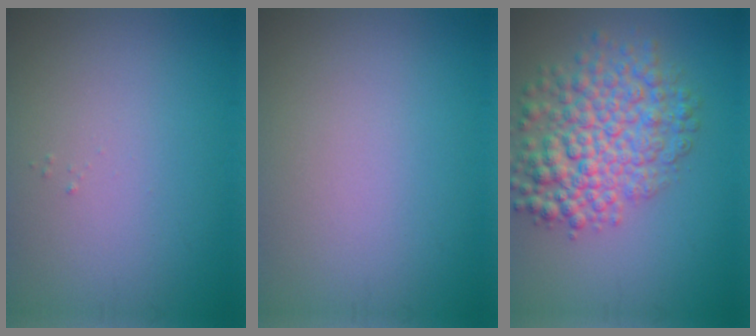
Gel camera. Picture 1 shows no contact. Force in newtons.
{"total": 0.0}
{"total": 7.4, "press": 7.4, "slide": 0.2}